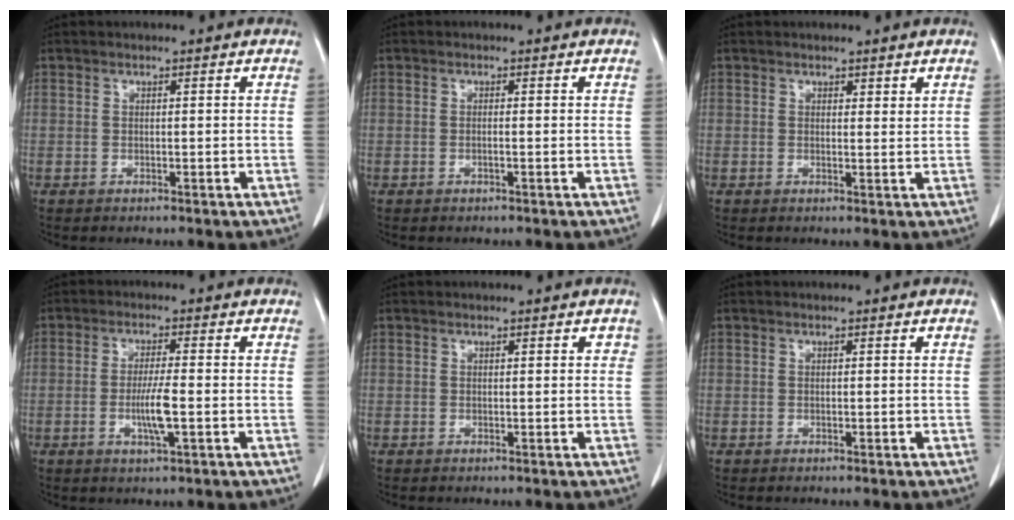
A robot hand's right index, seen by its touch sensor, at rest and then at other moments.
{"total": 0.5, "force": [-0.2, 0.0, 0.5], "torque": [-0.009, 0.001, -0.004]}
{"total": 1.1, "force": [0.9, 0.4, 0.4], "torque": [-0.001, -0.006, 0.010]}
{"total": 5.0, "force": [-1.2, 0.2, 4.8], "torque": [-0.093, -0.008, -0.022]}
{"total": 0.8, "force": [0.4, 0.4, 0.6], "torque": [-0.003, 0.003, 0.002]}
{"total": 0.0}